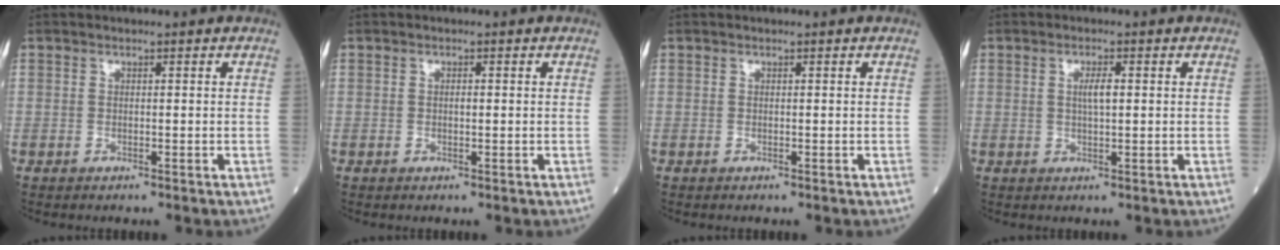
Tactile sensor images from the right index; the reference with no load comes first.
{"total": 0.8, "force": [0.0, 0.2, 0.7], "torque": [-0.014, 0.000, 0.000]}
{"total": 0.0}
{"total": 2.4, "force": [0.4, 0.5, 2.3], "torque": [-0.044, 0.000, 0.008]}